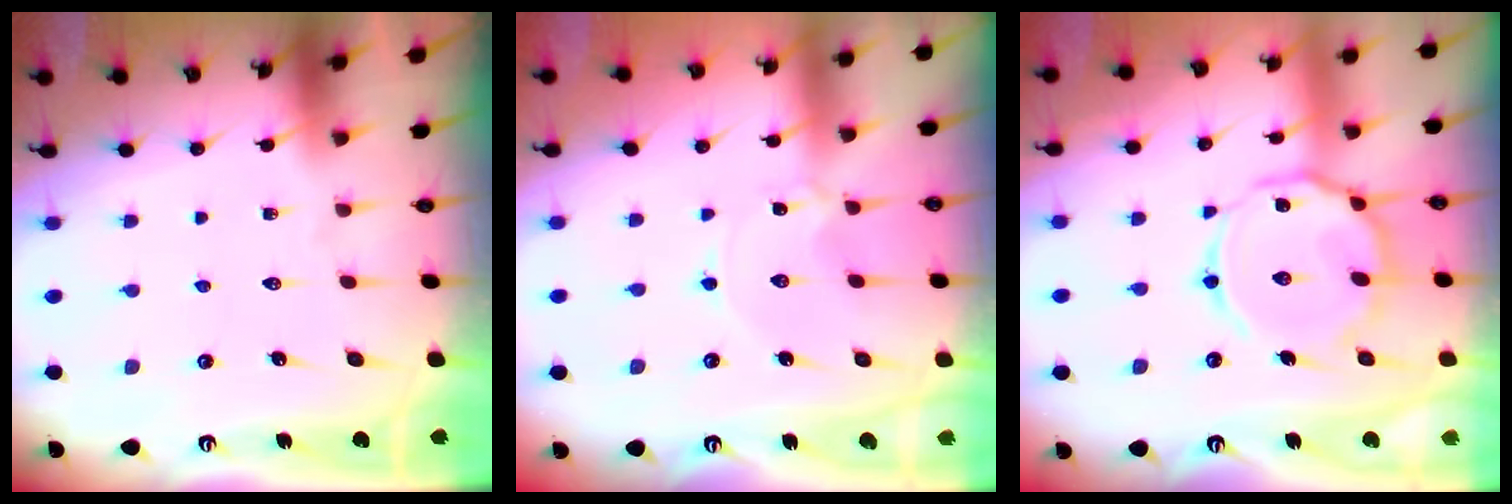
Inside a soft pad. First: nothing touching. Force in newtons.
{"total": 0.0}
{"total": 15.0, "press": 15.0, "slide": 1.3}